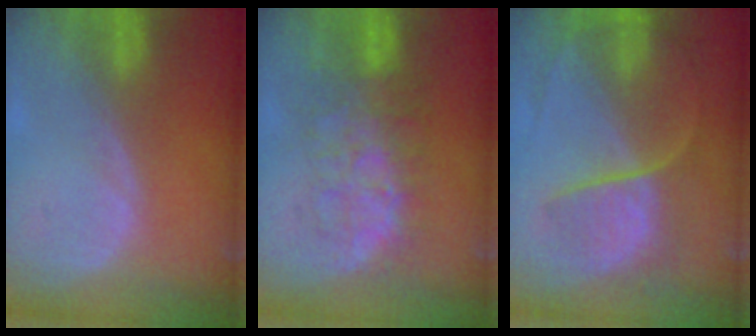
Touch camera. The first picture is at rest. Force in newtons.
{"total": 8.0, "press": 8.0, "slide": 0.6}
{"total": 8.2, "press": 7.3, "slide": 3.7}